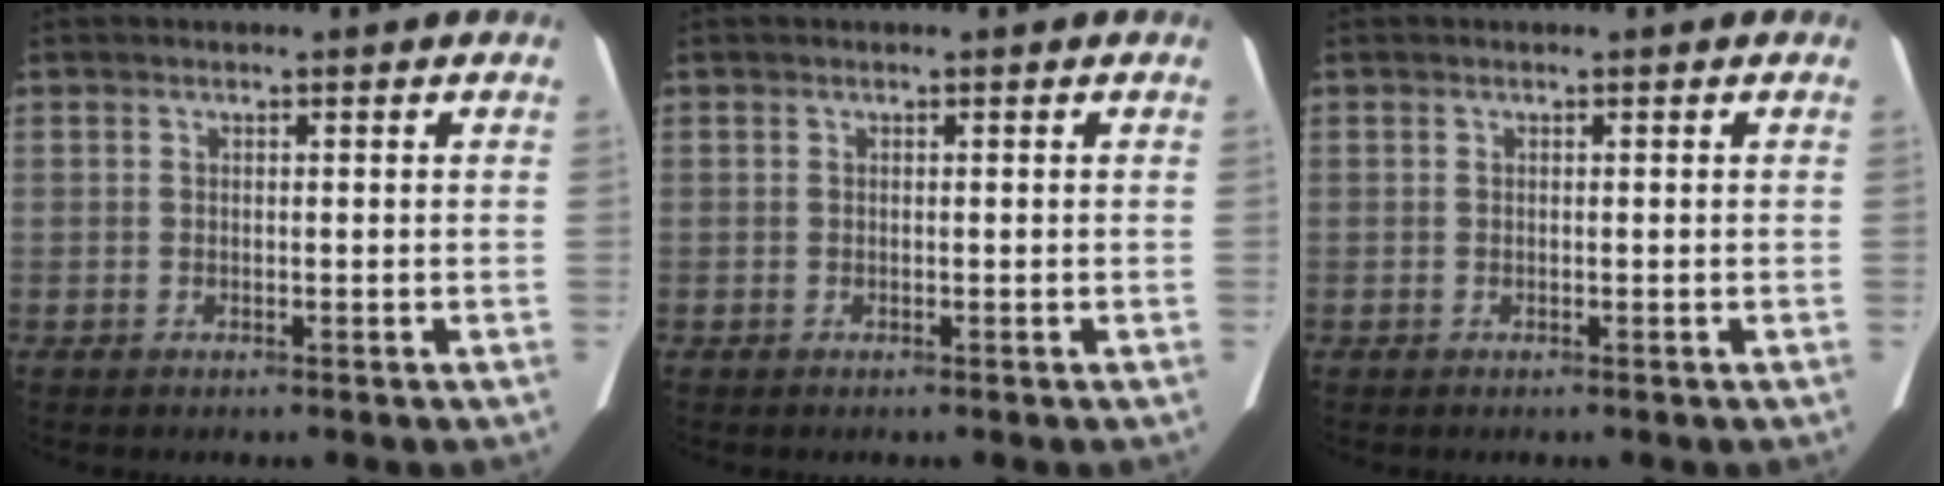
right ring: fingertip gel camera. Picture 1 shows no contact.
{"total": 0.0}
{"total": 0.0}